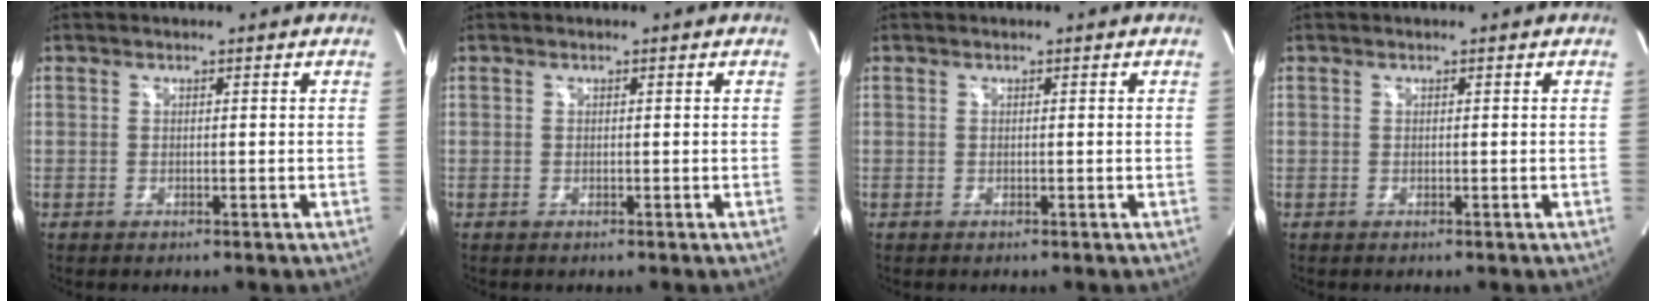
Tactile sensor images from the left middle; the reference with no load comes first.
{"total": 0.0}
{"total": 0.0}
{"total": 0.0}